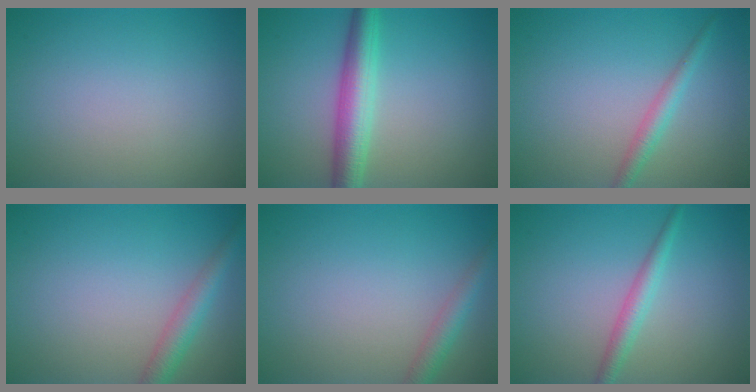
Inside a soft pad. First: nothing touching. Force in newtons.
{"total": 4.7, "press": 4.7, "slide": 0.1}
{"total": 1.9, "press": 1.9, "slide": 0.0}
{"total": 2.8, "press": 2.8, "slide": 0.1}
{"total": 2.2, "press": 2.2, "slide": 0.1}
{"total": 2.1, "press": 2.1, "slide": 0.0}